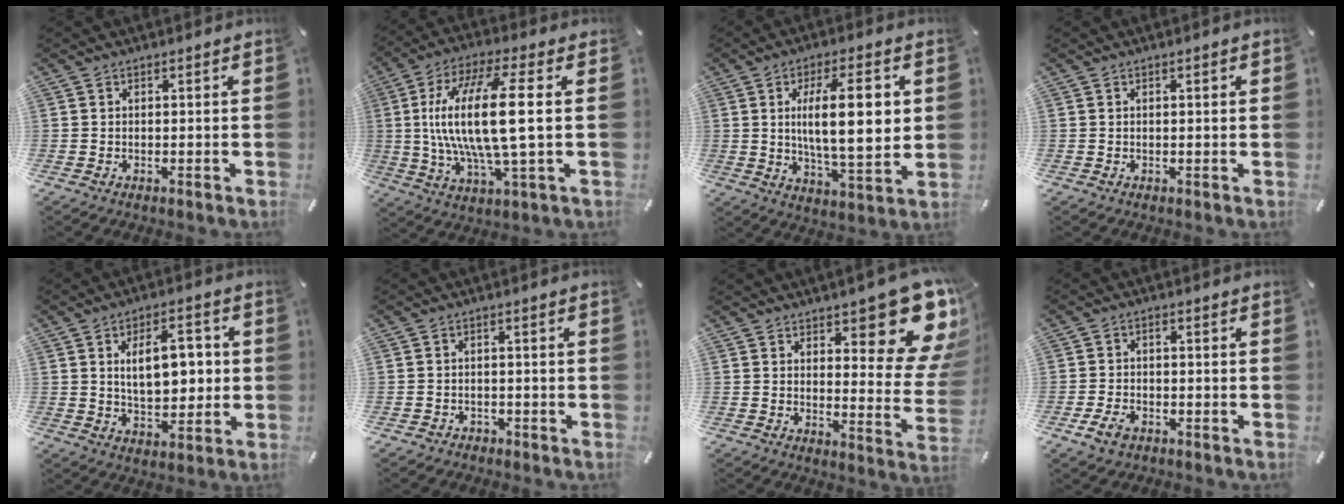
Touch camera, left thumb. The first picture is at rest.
{"total": 19.0, "force": [1.3, 4.6, 18.4], "torque": [-0.389, -0.014, 0.004]}
{"total": 16.1, "force": [2.9, 5.4, 14.9], "torque": [-0.238, -0.009, 0.038]}
{"total": 0.9, "force": [0.2, 0.1, 0.9], "torque": [-0.016, 0.000, 0.002]}
{"total": 11.9, "force": [2.0, 6.8, 9.6], "torque": [-0.136, 0.001, 0.032]}
{"total": 1.8, "force": [-1.3, 1.2, 0.4], "torque": [-0.008, 0.007, -0.029]}
{"total": 16.7, "force": [10.4, 6.4, 11.4], "torque": [-0.125, -0.094, 0.173]}
{"total": 4.4, "force": [-2.2, 2.8, 2.6], "torque": [-0.062, 0.006, -0.044]}